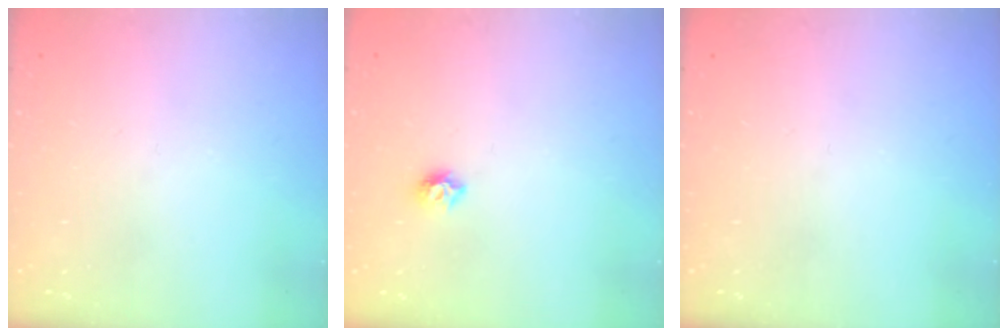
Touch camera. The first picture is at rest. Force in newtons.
{"total": 6.0, "press": 5.9, "slide": 0.7}
{"total": 0.0}